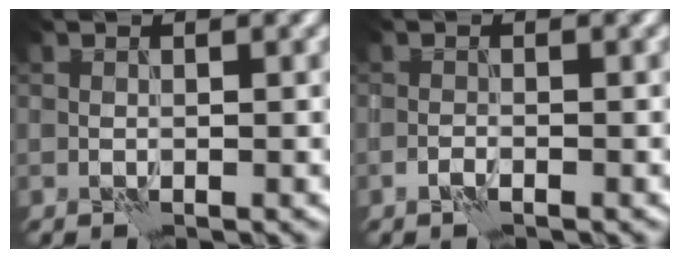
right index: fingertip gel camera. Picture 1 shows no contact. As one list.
[{"total": 1.0, "force": [-0.7, 0.2, 0.6], "torque": [-0.013, 0.002, -0.016]}]